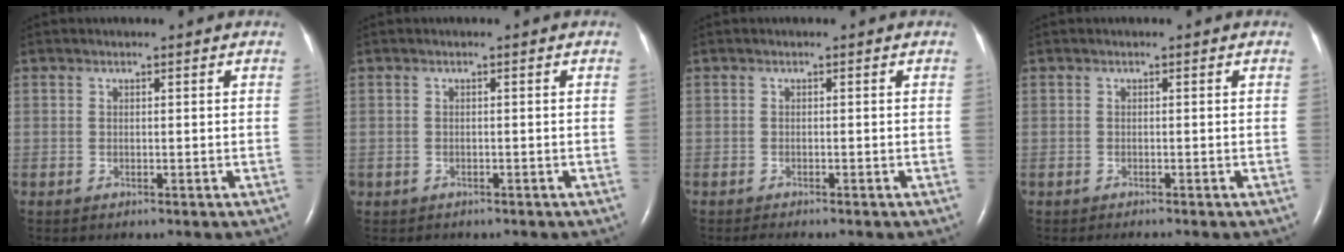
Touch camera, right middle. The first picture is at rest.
{"total": 1.0, "force": [-0.8, 0.7, 0.1], "torque": [-0.012, 0.002, -0.008]}
{"total": 2.2, "force": [-1.8, 0.2, 1.1], "torque": [-0.018, -0.006, -0.024]}
{"total": 0.8, "force": [-0.7, 0.0, 0.3], "torque": [-0.011, -0.004, -0.011]}